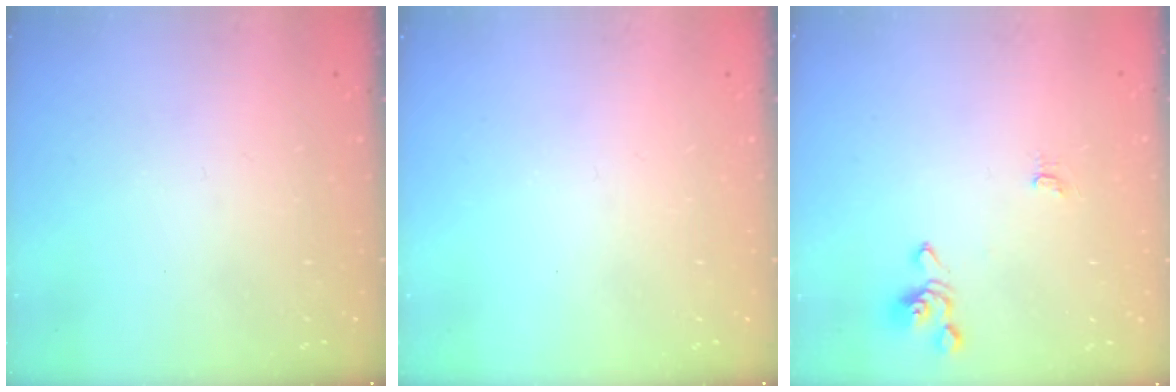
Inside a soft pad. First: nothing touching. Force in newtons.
{"total": 0.0}
{"total": 0.6, "press": 0.4, "slide": 0.4}